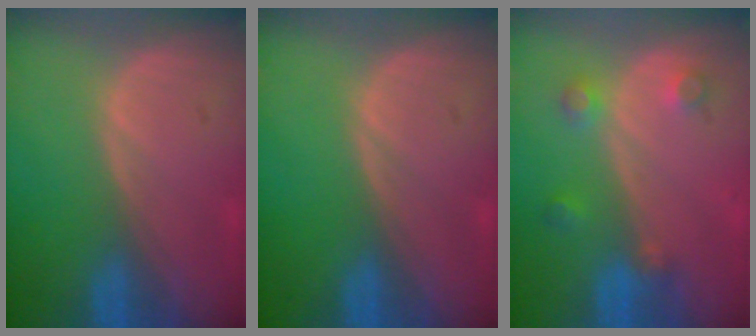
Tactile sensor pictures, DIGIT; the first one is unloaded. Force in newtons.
{"total": 0.0}
{"total": 3.5, "press": 3.3, "slide": 1.3}